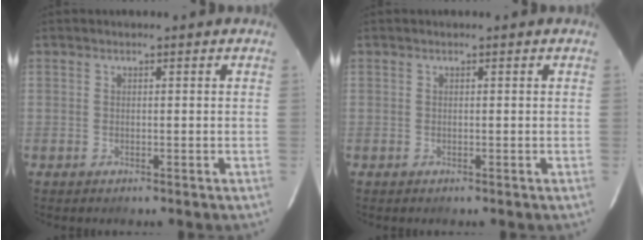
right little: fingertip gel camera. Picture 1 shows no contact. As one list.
[{"total": 0.0}]